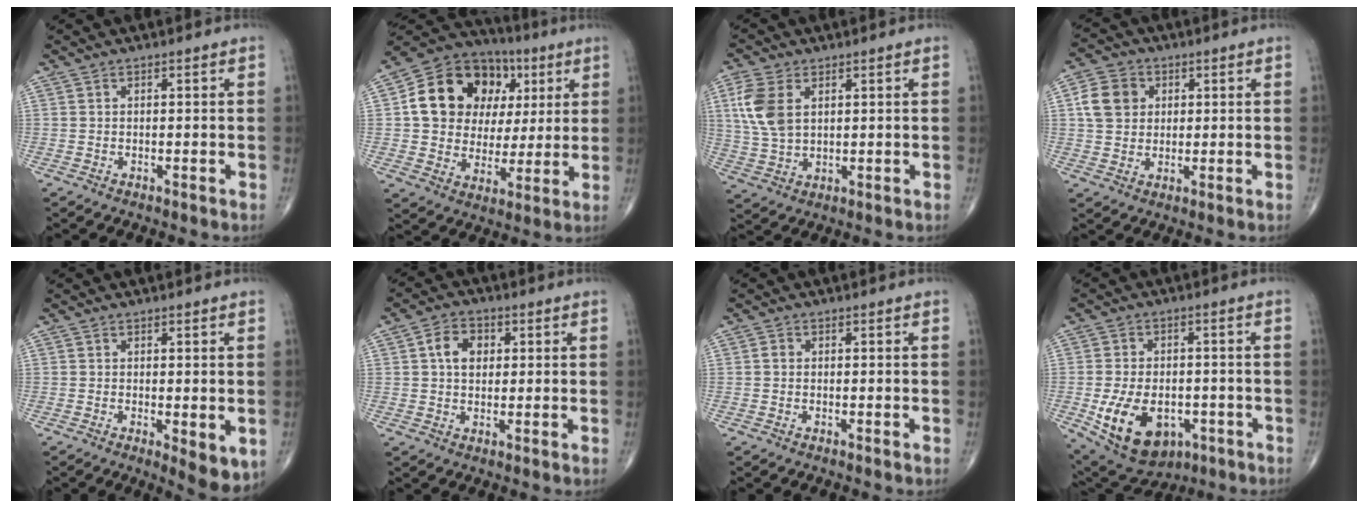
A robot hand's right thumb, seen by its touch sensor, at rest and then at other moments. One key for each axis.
{"total": 20.4, "fx": 5.0, "fy": 16.2, "fz": 11.3, "tx": -0.151, "ty": 0.025, "tz": 0.089}
{"total": 8.9, "fx": 2.7, "fy": 5.4, "fz": 6.5, "tx": -0.141, "ty": -0.002, "tz": 0.058}
{"total": 7.5, "fx": 1.7, "fy": 6.4, "fz": 3.6, "tx": -0.048, "ty": 0.002, "tz": 0.027}
{"total": 5.5, "fx": -1.1, "fy": 1.9, "fz": 5.1, "tx": -0.065, "ty": -0.017, "tz": -0.011}
{"total": 6.0, "fx": 1.4, "fy": 4.4, "fz": 3.8, "tx": -0.048, "ty": 0.006, "tz": 0.017}
{"total": 0.9, "fx": 0.0, "fy": 0.7, "fz": 0.4, "tx": -0.004, "ty": 0.002, "tz": -0.002}
{"total": 15.3, "fx": -4.8, "fy": 10.0, "fz": 10.5, "tx": -0.172, "ty": 0.009, "tz": -0.058}